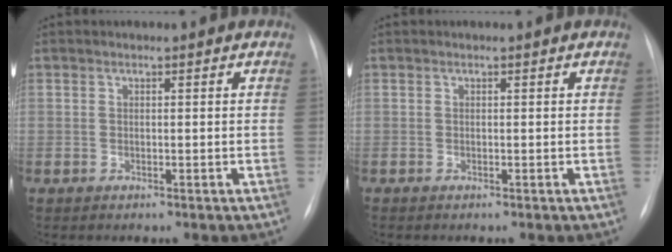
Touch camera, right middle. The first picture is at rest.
{"total": 0.0}